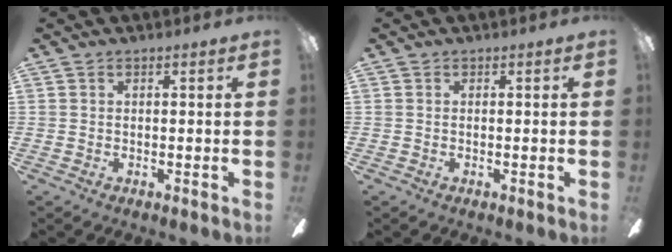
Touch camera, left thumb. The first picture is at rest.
{"total": 0.0}